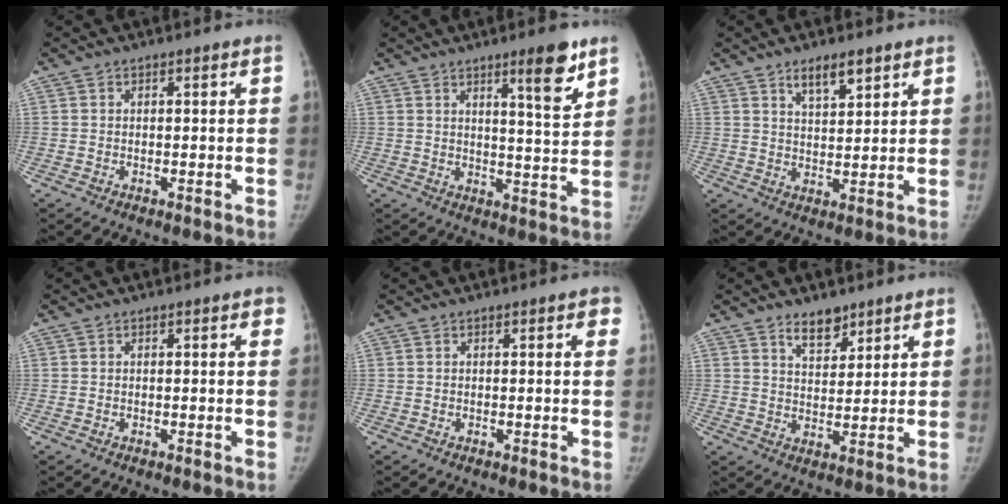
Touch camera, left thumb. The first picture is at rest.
{"total": 8.4, "force": [5.3, 1.1, 6.5], "torque": [-0.084, -0.038, 0.076]}
{"total": 5.5, "force": [3.7, 2.0, 3.6], "torque": [-0.044, -0.027, 0.063]}
{"total": 1.5, "force": [0.7, 0.5, 1.2], "torque": [-0.008, 0.000, 0.005]}
{"total": 2.0, "force": [1.0, 0.7, 1.6], "torque": [-0.009, 0.001, 0.007]}
{"total": 5.4, "force": [4.0, 2.7, 2.5], "torque": [-0.017, -0.032, 0.071]}